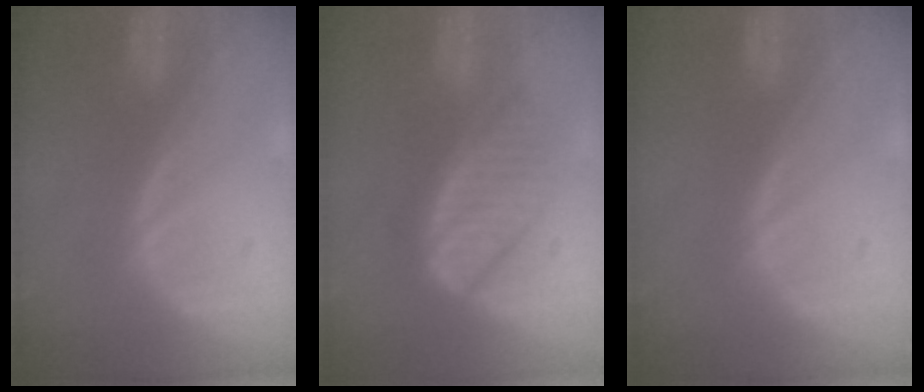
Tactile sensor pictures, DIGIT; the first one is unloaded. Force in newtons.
{"total": 6.8, "press": 6.0, "slide": 3.3}
{"total": 0.0}